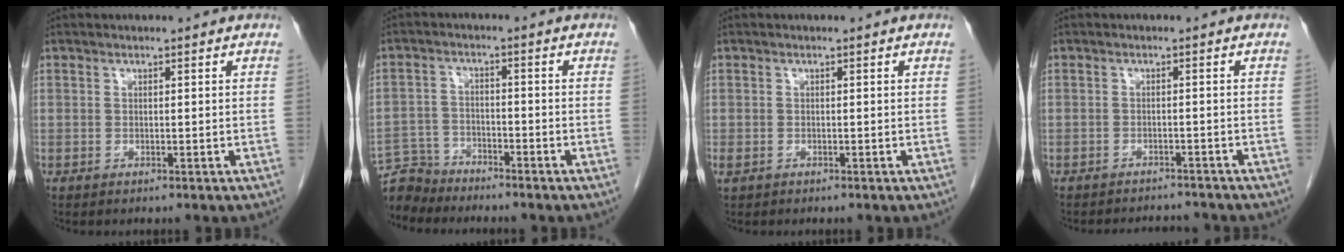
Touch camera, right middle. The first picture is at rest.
{"total": 5.7, "force": [-5.5, 1.2, -0.8], "torque": [0.018, 0.001, -0.106]}
{"total": 1.0, "force": [-0.4, 0.8, 0.5], "torque": [-0.015, 0.001, -0.002]}
{"total": 5.6, "force": [-5.4, 1.0, 0.6], "torque": [-0.009, 0.001, -0.070]}